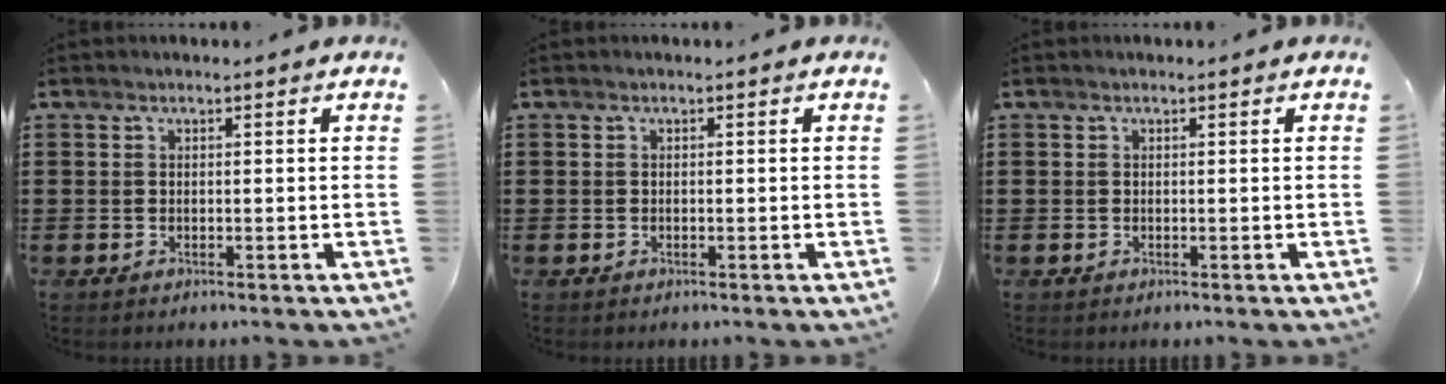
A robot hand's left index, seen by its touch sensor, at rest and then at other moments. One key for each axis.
{"total": 0.0}
{"total": 0.0}